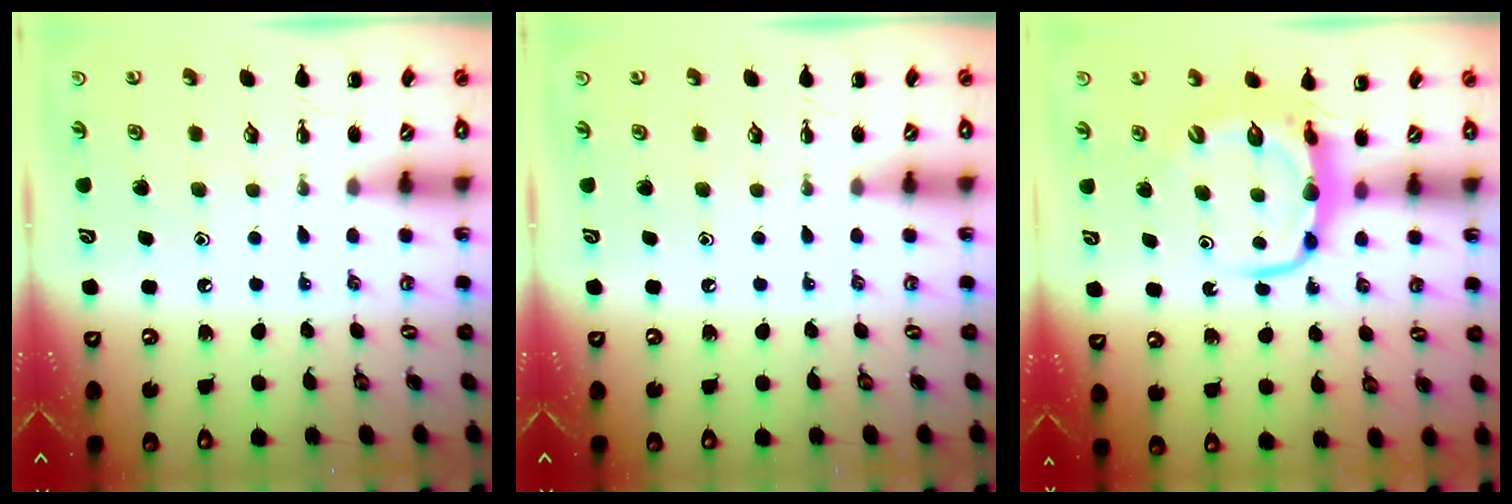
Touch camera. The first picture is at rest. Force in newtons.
{"total": 0.0}
{"total": 7.1, "press": 7.0, "slide": 1.0}